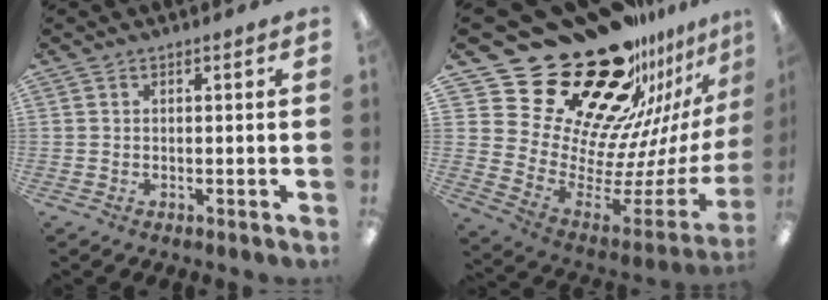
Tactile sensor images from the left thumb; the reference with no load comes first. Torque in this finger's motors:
{"motor_torque": [1.78, 1.87, 1.22, -1.55, 0.02]}